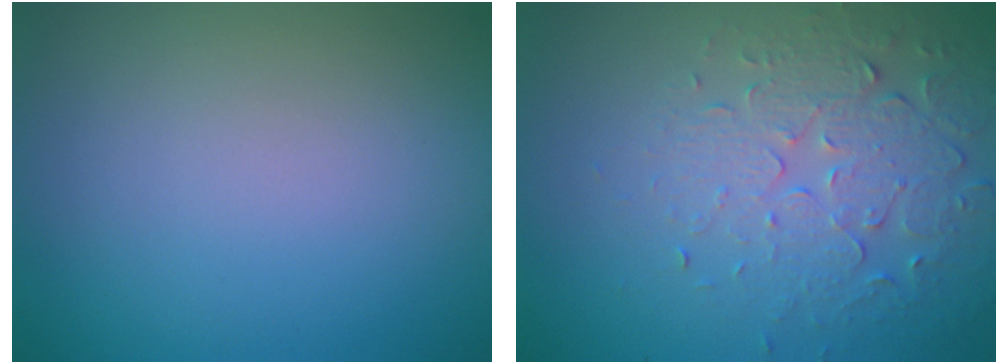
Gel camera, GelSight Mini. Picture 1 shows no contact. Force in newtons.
{"total": 5.4, "press": 3.6, "slide": 4.0}